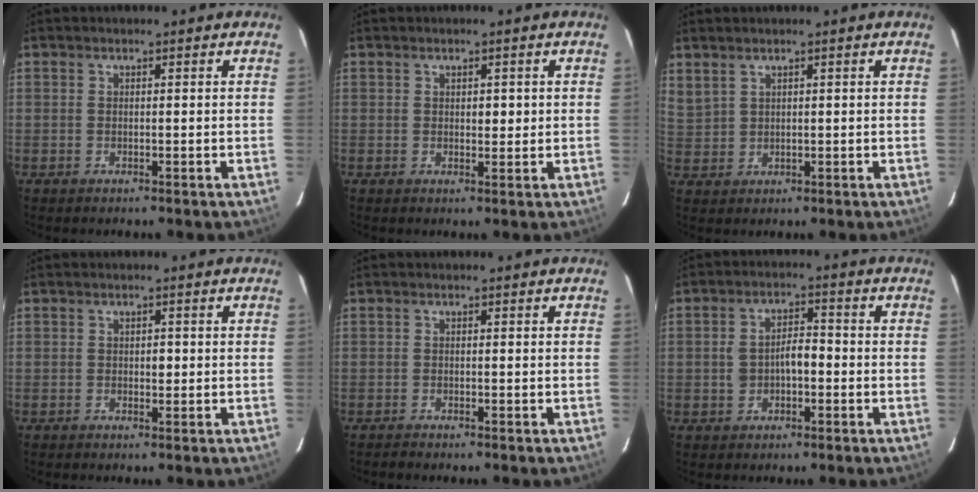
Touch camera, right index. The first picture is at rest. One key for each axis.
{"total": 1.8, "fx": 0.4, "fy": 1.0, "fz": 1.4, "tx": -0.018, "ty": 0.000, "tz": 0.007}
{"total": 3.4, "fx": 2.6, "fy": 1.8, "fz": 1.2, "tx": -0.033, "ty": 0.003, "tz": 0.066}
{"total": 1.1, "fx": 0.0, "fy": 0.7, "fz": 0.9, "tx": -0.012, "ty": 0.002, "tz": 0.000}
{"total": 1.2, "fx": -1.1, "fy": 0.1, "fz": 0.5, "tx": -0.010, "ty": -0.003, "tz": -0.014}
{"total": 5.2, "fx": -0.8, "fy": 2.8, "fz": 4.3, "tx": -0.084, "ty": 0.020, "tz": -0.010}